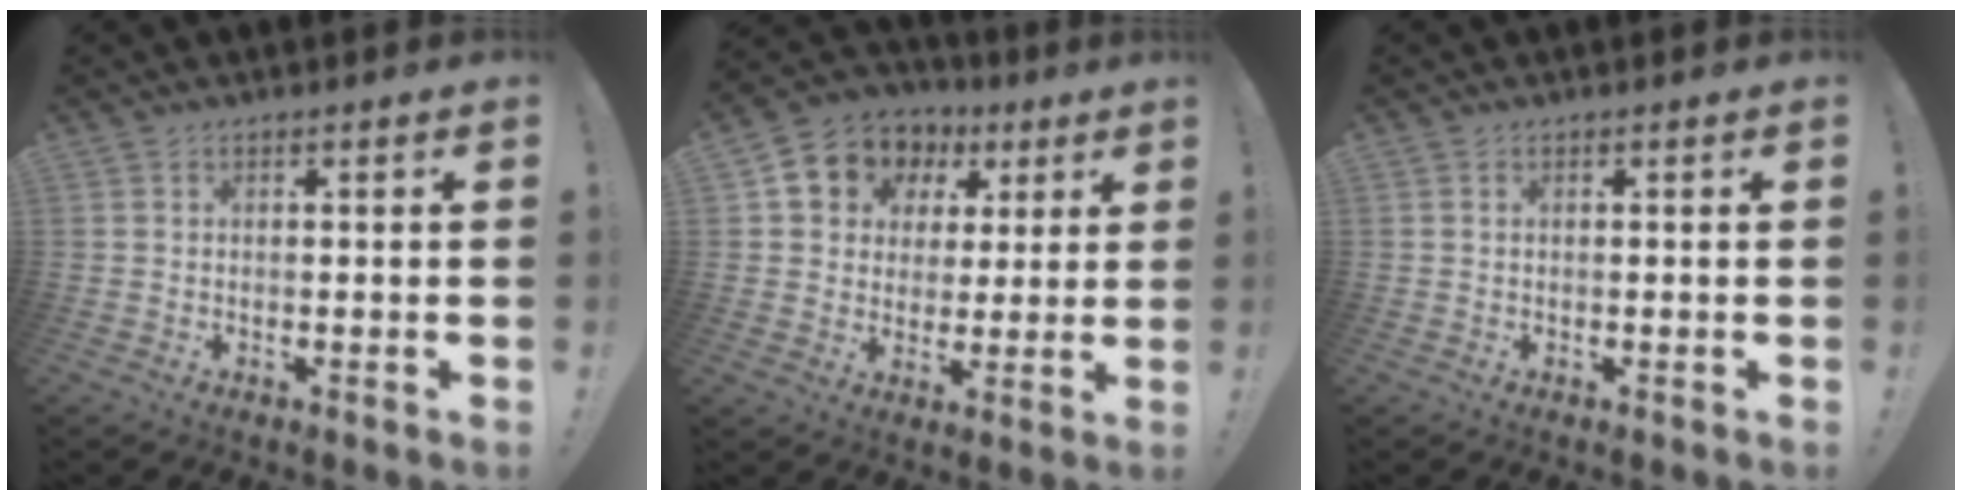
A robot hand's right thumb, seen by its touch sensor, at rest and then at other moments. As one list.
[{"total": 9.8, "force": [4.1, 8.3, 3.2], "torque": [-0.055, -0.024, 0.080]}, {"total": 0.0}]